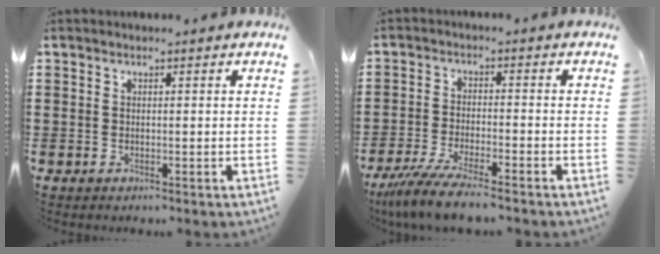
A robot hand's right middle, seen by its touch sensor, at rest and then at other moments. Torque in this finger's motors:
{"motor_torque": [2.04, -0.10, 0.77, 0.21]}